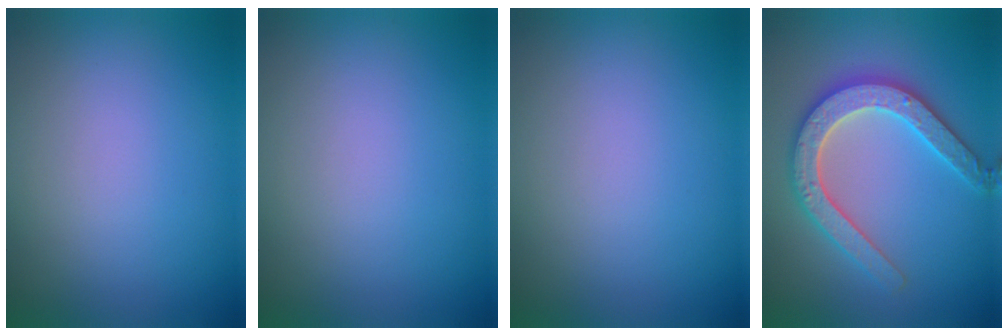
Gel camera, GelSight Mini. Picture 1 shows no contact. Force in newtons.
{"total": 0.0}
{"total": 0.0}
{"total": 4.7, "press": 4.6, "slide": 1.0}